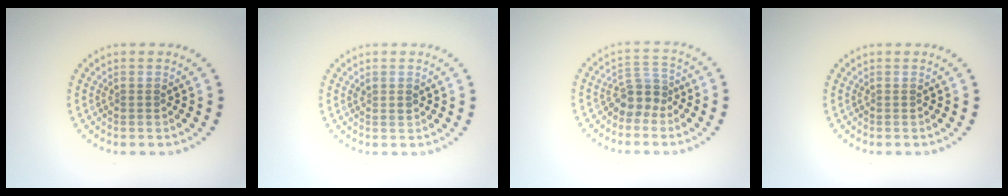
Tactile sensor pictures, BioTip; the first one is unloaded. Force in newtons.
{"total": 0.8, "press": 0.7, "slide": 0.3}
{"total": 2.7, "press": 2.1, "slide": 1.7}
{"total": 0.0}